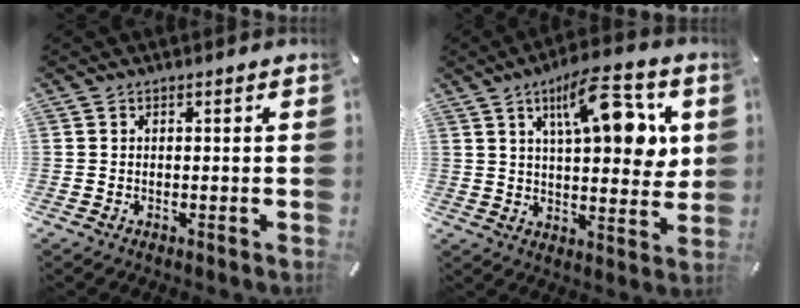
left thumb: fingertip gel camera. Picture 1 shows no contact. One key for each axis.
{"total": 16.0, "fx": 7.0, "fy": 6.1, "fz": 13.0, "tx": -0.192, "ty": -0.023, "tz": 0.109}